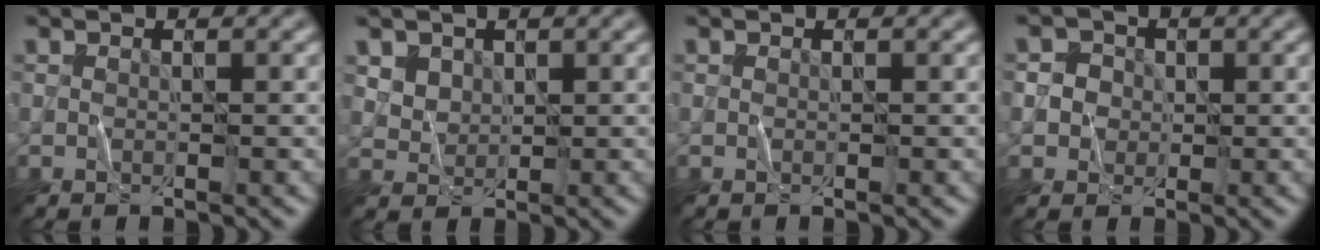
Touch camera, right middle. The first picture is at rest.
{"total": 3.9, "force": [2.3, 2.7, 1.6], "torque": [-0.057, 0.000, 0.059]}
{"total": 0.0}
{"total": 3.4, "force": [0.7, 3.1, 1.1], "torque": [-0.003, 0.011, 0.003]}